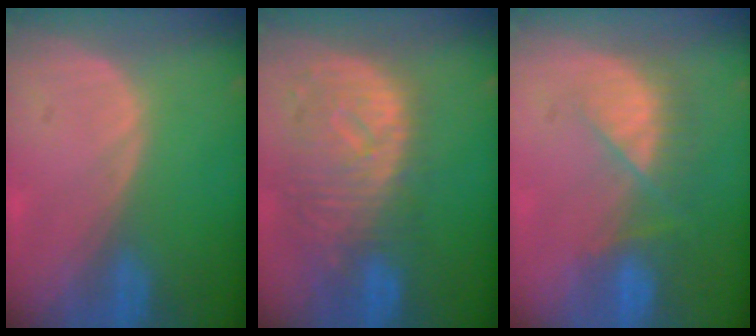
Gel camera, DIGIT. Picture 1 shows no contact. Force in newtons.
{"total": 11.2, "press": 9.8, "slide": 5.4}
{"total": 7.6, "press": 6.7, "slide": 3.6}